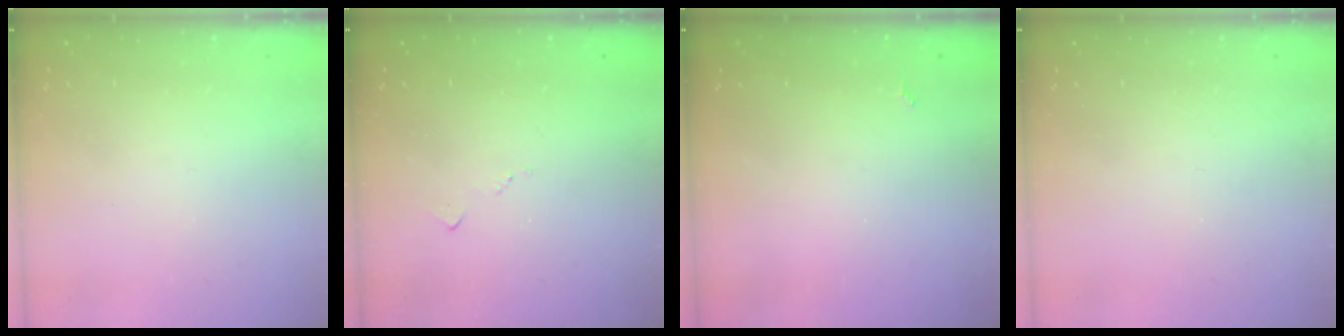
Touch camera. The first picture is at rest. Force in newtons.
{"total": 5.6, "press": 5.5, "slide": 0.8}
{"total": 2.1, "press": 2.1, "slide": 0.4}
{"total": 0.0}